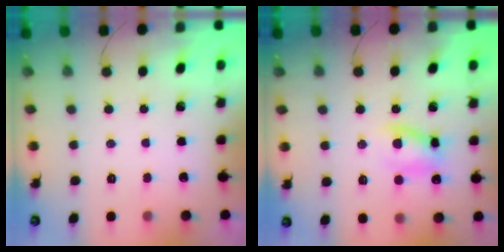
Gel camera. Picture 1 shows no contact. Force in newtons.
{"total": 8.2, "press": 8.0, "slide": 1.8}